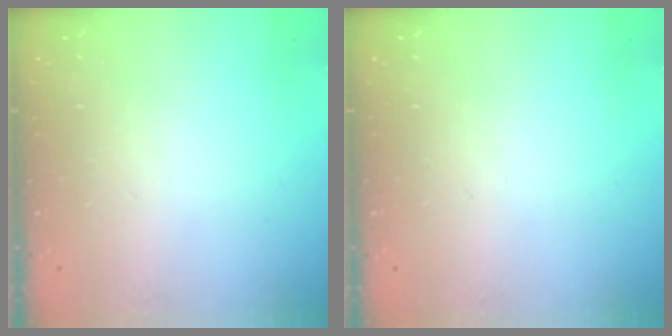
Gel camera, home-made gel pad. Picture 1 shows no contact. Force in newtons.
{"total": 0.0}